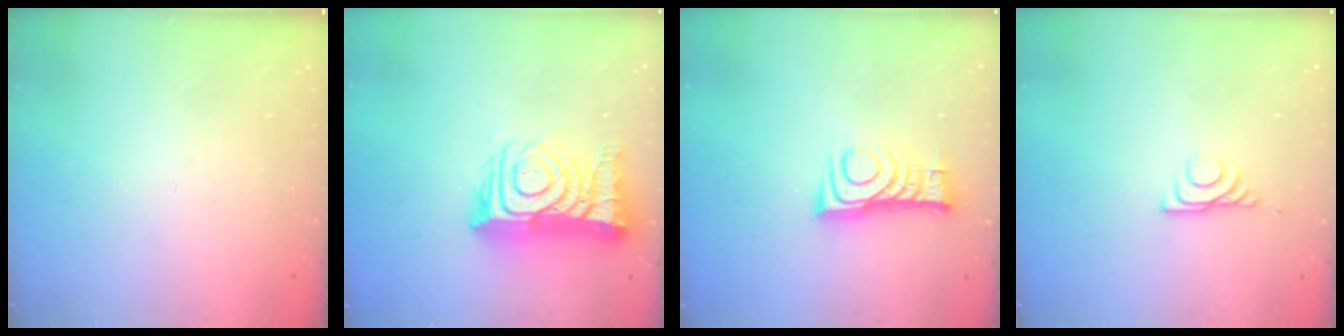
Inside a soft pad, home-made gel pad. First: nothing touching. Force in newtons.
{"total": 17.6, "press": 17.5, "slide": 1.6}
{"total": 10.1, "press": 10.1, "slide": 0.3}
{"total": 6.9, "press": 6.9, "slide": 0.8}